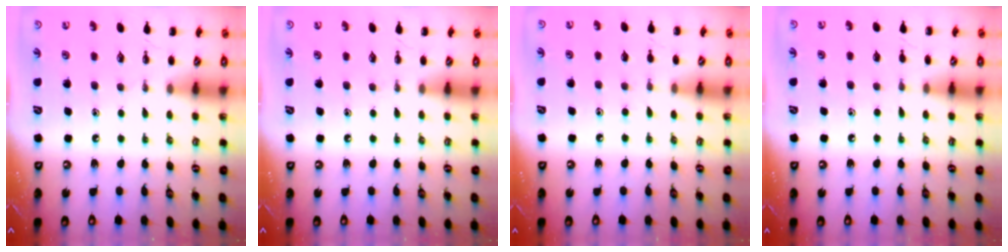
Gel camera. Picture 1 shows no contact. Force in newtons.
{"total": 0.0}
{"total": 5.3, "press": 5.0, "slide": 1.7}
{"total": 2.6, "press": 2.4, "slide": 1.0}